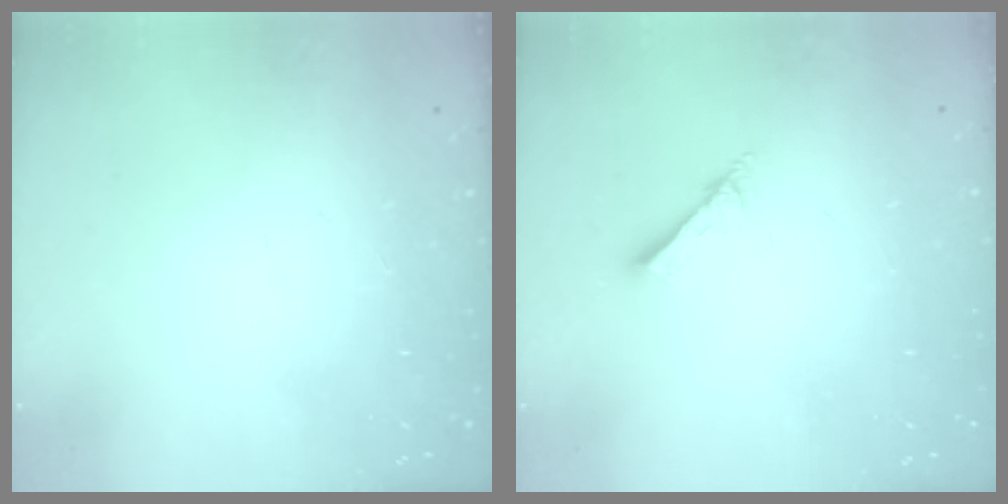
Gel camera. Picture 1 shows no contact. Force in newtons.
{"total": 2.8, "press": 2.7, "slide": 0.4}